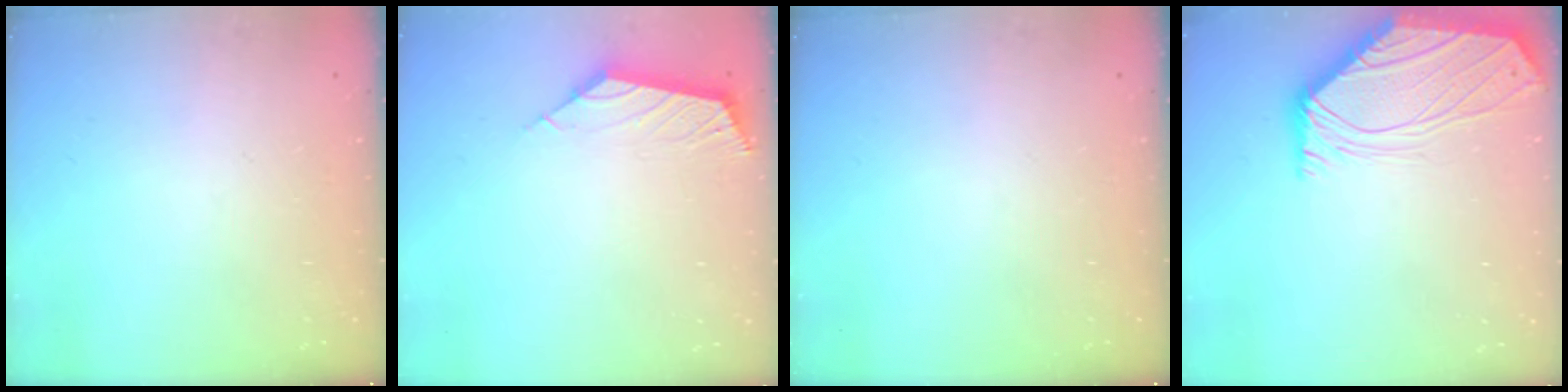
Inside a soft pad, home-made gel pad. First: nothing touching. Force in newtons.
{"total": 3.0, "press": 2.9, "slide": 0.6}
{"total": 0.0}
{"total": 0.5, "press": 0.4, "slide": 0.3}